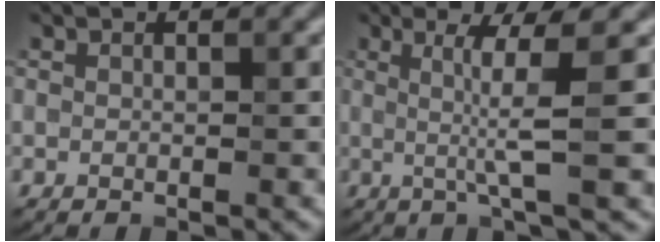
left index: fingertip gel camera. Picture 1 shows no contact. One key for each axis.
{"total": 5.0, "fx": 0.7, "fy": 0.4, "fz": 5.0, "tx": -0.086, "ty": -0.001, "tz": 0.015}